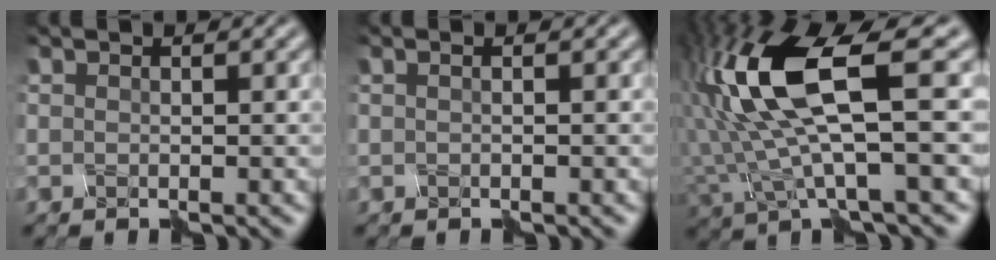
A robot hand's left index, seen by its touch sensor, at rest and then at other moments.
{"total": 1.2, "force": [0.0, 0.6, 1.0], "torque": [-0.002, 0.009, -0.015]}
{"total": 10.4, "force": [1.0, 3.4, 9.8], "torque": [-0.215, 0.006, 0.026]}